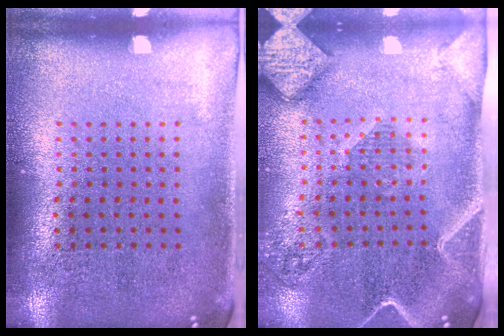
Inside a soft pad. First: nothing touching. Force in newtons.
{"total": 2.6, "press": 2.1, "slide": 1.5}